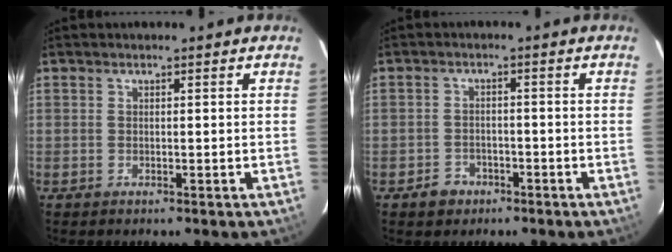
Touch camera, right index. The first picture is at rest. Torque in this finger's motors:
{"motor_torque": [0.23, -0.12, -0.03, -0.02]}